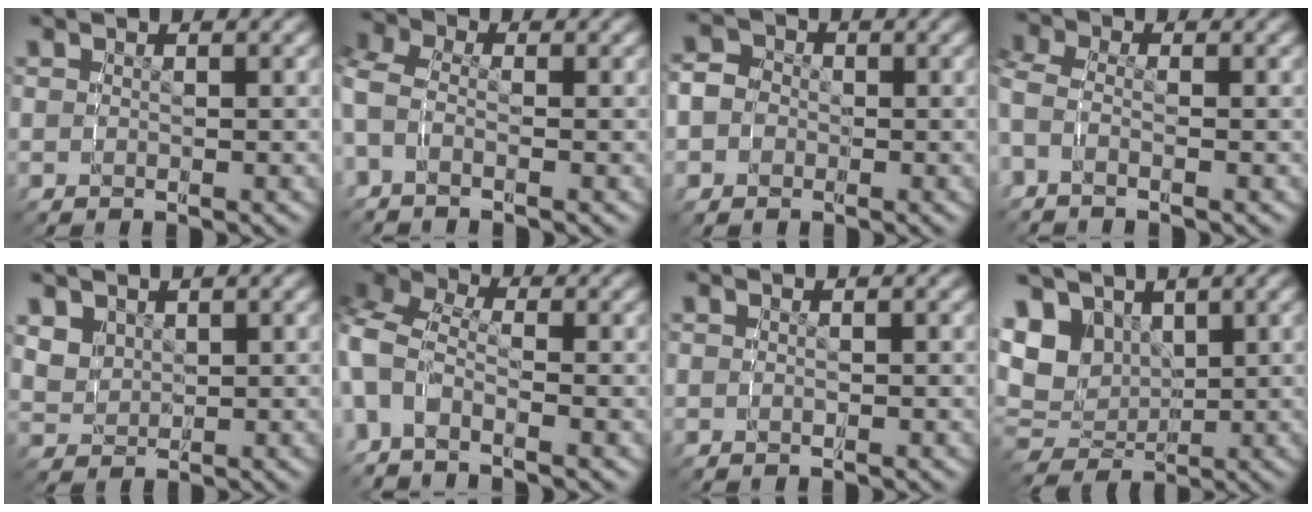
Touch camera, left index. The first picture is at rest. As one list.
[{"total": 5.0, "force": [-0.4, 4.0, 3.0], "torque": [-0.080, 0.000, -0.019]}, {"total": 5.9, "force": [-0.3, 5.5, 1.9], "torque": [-0.049, -0.007, -0.015]}, {"total": 4.0, "force": [-0.6, 2.9, 2.6], "torque": [-0.073, -0.004, -0.018]}, {"total": 3.4, "force": [1.9, 2.5, 1.3], "torque": [-0.043, -0.013, 0.049]}, {"total": 8.9, "force": [-0.4, 7.4, 5.0], "torque": [-0.126, -0.004, -0.022]}, {"total": 0.0}, {"total": 9.8, "force": [1.8, 8.2, 5.0], "torque": [-0.119, -0.019, 0.041]}]